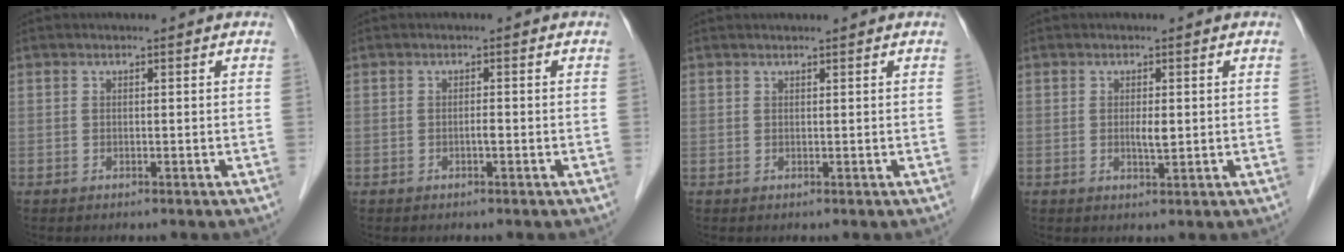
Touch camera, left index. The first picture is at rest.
{"total": 0.6, "force": [-0.3, 0.0, 0.5], "torque": [-0.006, 0.000, -0.009]}
{"total": 1.2, "force": [1.2, -0.1, 0.4], "torque": [-0.004, 0.013, 0.022]}
{"total": 1.7, "force": [0.1, 0.4, 1.6], "torque": [-0.029, -0.004, 0.001]}